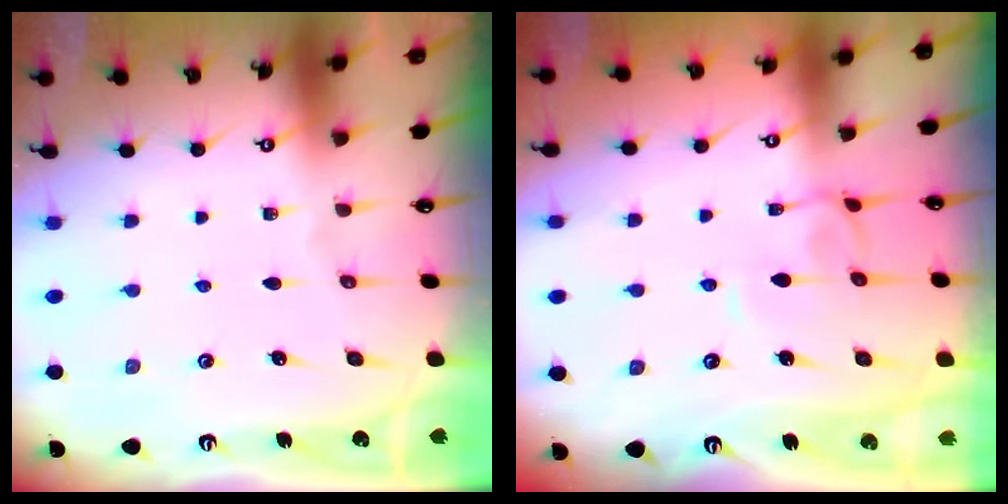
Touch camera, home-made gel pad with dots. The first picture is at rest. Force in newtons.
{"total": 1.9, "press": 1.9, "slide": 0.2}